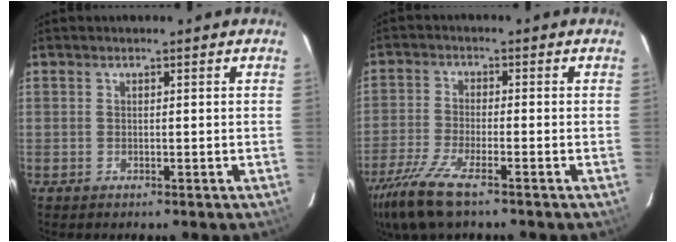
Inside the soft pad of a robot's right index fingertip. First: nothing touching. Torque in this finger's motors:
{"motor_torque": [1.22, -0.93, 0.28, 0.09]}